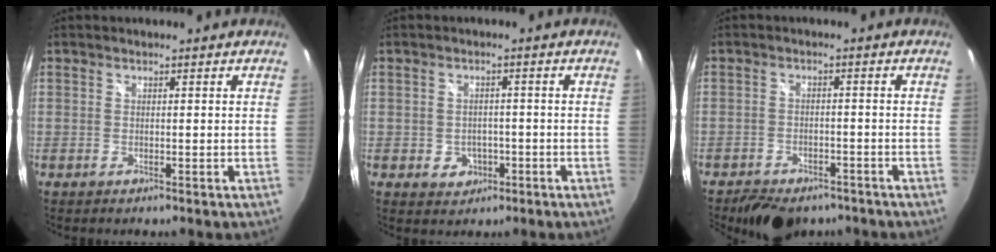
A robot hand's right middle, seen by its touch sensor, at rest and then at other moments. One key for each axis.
{"total": 4.1, "fx": -1.5, "fy": 3.5, "fz": 1.4, "tx": -0.035, "ty": 0.004, "tz": -0.012}
{"total": 9.5, "fx": -7.4, "fy": 4.5, "fz": 3.9, "tx": -0.086, "ty": -0.003, "tz": -0.106}